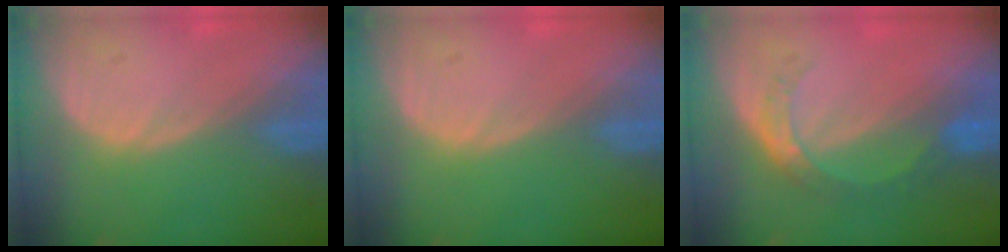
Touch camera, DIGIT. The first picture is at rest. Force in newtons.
{"total": 0.0}
{"total": 5.2, "press": 4.7, "slide": 2.4}